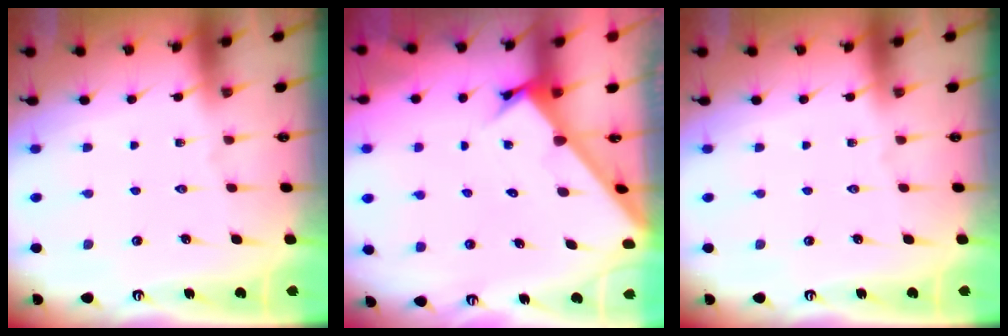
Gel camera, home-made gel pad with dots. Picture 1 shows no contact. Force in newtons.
{"total": 2.8, "press": 2.8, "slide": 0.2}
{"total": 0.0}